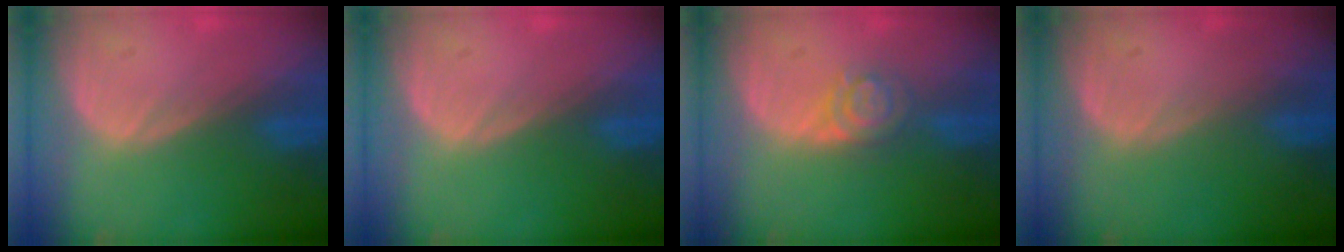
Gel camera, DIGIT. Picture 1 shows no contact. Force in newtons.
{"total": 0.0}
{"total": 4.2, "press": 3.8, "slide": 1.7}
{"total": 0.0}